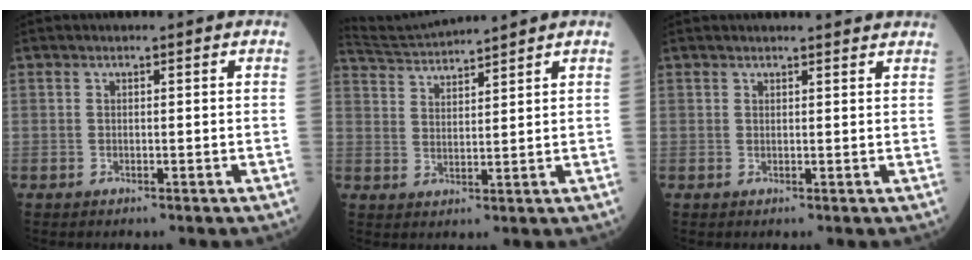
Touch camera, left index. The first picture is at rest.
{"total": 6.6, "force": [6.4, -1.6, 0.9], "torque": [-0.029, 0.016, 0.120]}
{"total": 3.4, "force": [3.3, 0.2, 0.5], "torque": [-0.009, 0.010, 0.030]}